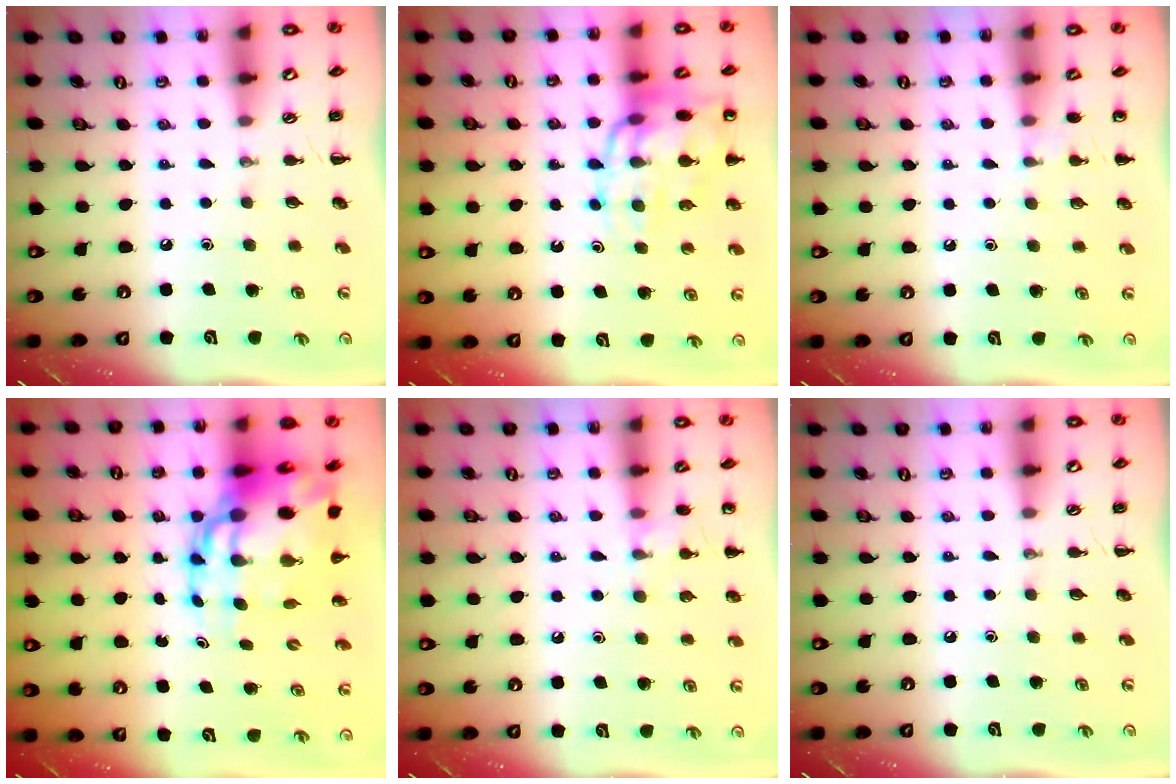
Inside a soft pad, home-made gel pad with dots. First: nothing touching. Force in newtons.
{"total": 15.2, "press": 15.0, "slide": 2.0}
{"total": 5.9, "press": 5.7, "slide": 1.6}
{"total": 18.9, "press": 18.1, "slide": 5.4}
{"total": 7.5, "press": 7.2, "slide": 2.3}
{"total": 0.0}